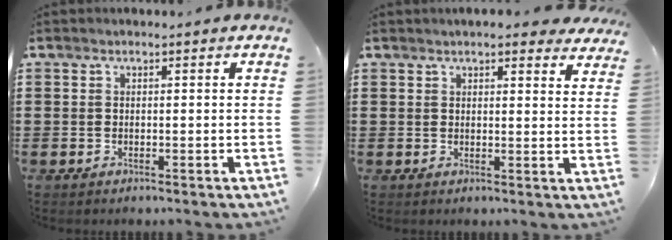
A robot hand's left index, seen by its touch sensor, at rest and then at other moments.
{"total": 3.5, "force": [3.1, 0.3, 1.5], "torque": [-0.029, -0.008, 0.055]}